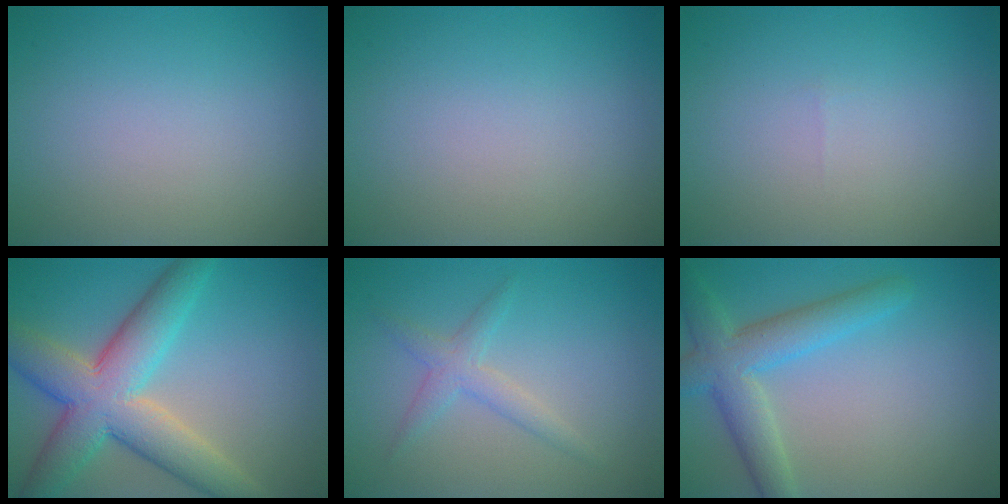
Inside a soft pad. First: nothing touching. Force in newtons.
{"total": 0.0}
{"total": 0.0}
{"total": 9.0, "press": 9.0, "slide": 0.3}
{"total": 2.1, "press": 2.1, "slide": 0.1}
{"total": 5.0, "press": 5.0, "slide": 0.2}